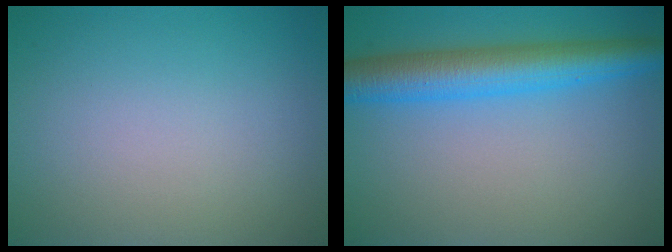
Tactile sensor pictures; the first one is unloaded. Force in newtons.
{"total": 6.2, "press": 6.2, "slide": 0.2}